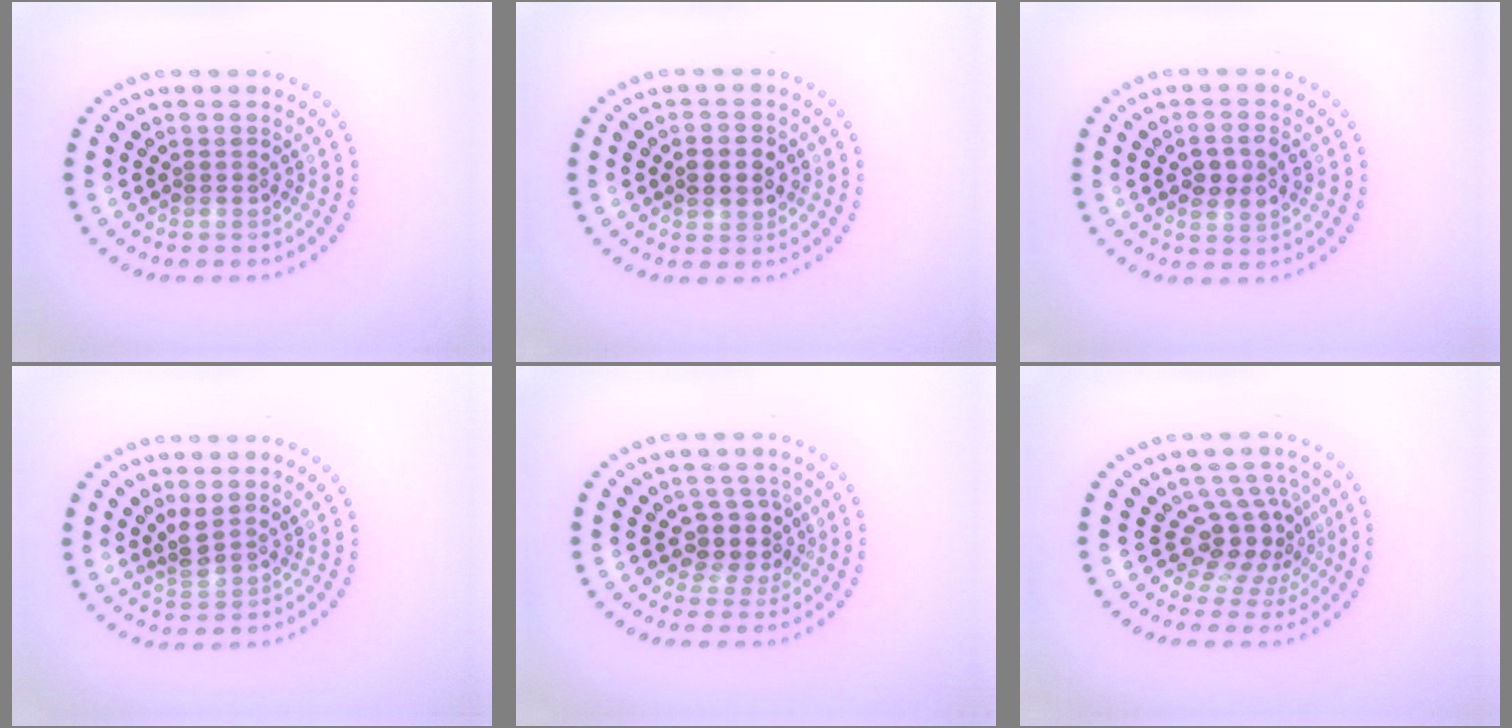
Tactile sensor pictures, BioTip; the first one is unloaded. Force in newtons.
{"total": 3.5, "press": 3.5, "slide": 0.1}
{"total": 2.8, "press": 2.8, "slide": 0.3}
{"total": 2.0, "press": 1.6, "slide": 1.3}
{"total": 2.7, "press": 2.3, "slide": 1.5}
{"total": 4.0, "press": 2.7, "slide": 2.9}